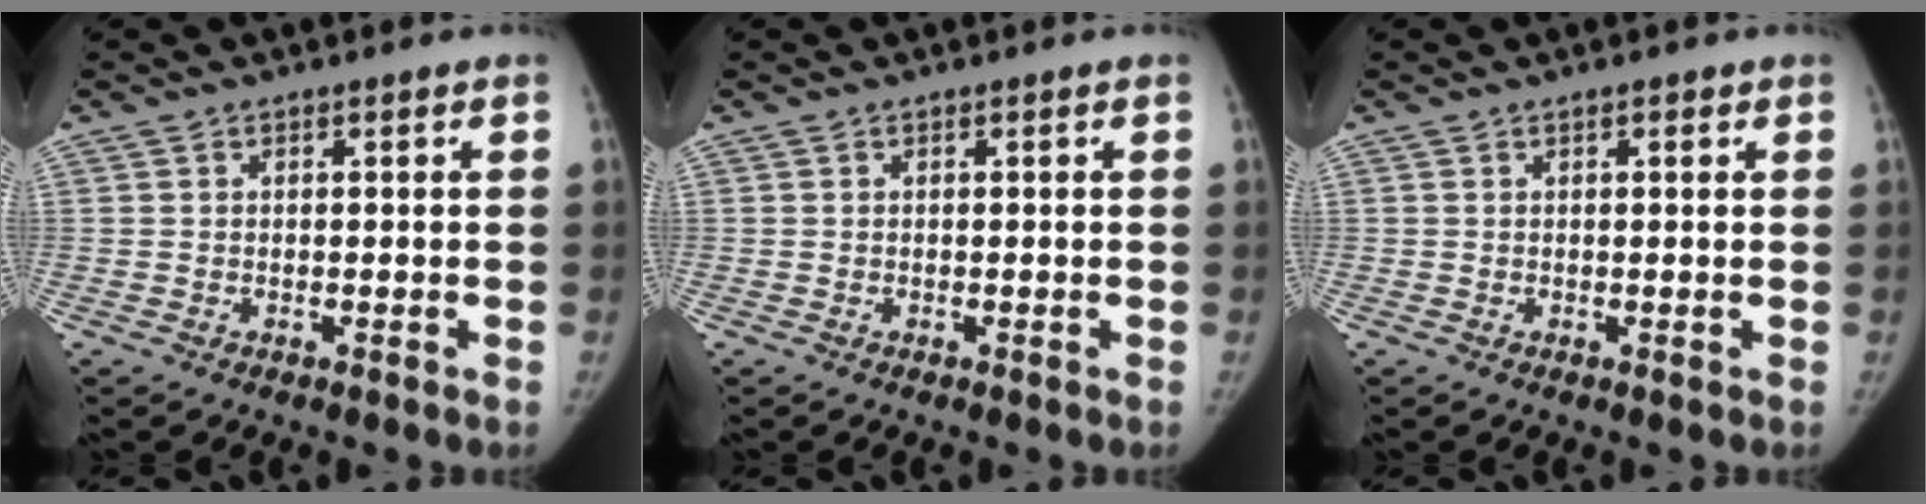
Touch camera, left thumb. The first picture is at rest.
{"total": 0.0}
{"total": 1.2, "force": [0.7, 0.6, 0.8], "torque": [-0.007, 0.000, 0.007]}